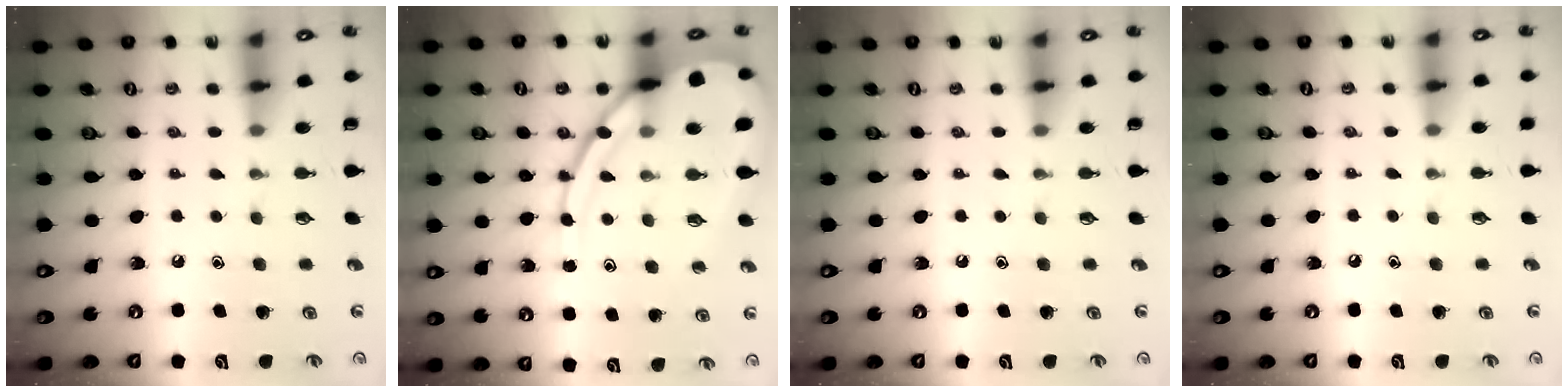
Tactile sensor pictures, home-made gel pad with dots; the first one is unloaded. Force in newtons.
{"total": 15.9, "press": 15.8, "slide": 1.6}
{"total": 0.0}
{"total": 0.0}